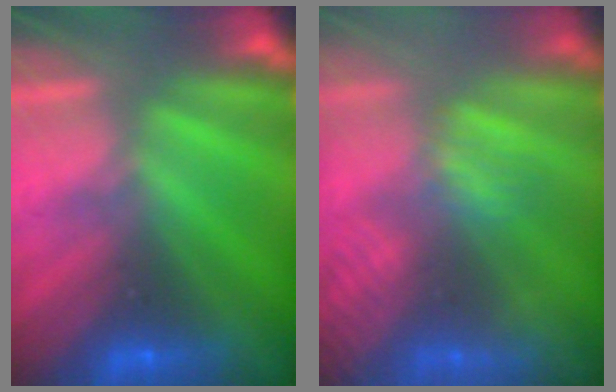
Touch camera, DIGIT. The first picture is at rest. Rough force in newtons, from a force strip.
{"total": 4.8}